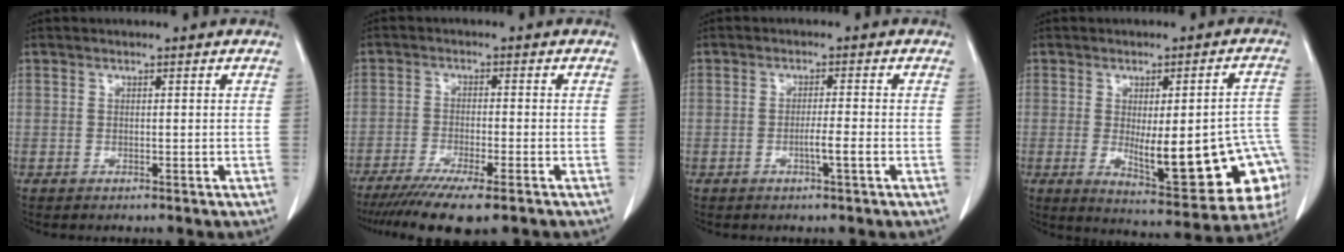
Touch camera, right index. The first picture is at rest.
{"total": 11.0, "force": [-8.2, 1.1, 7.2], "torque": [-0.108, -0.024, -0.127]}
{"total": 2.8, "force": [-1.0, -0.3, 2.5], "torque": [-0.043, -0.002, -0.019]}
{"total": 19.7, "force": [-4.3, 5.0, 18.6], "torque": [-0.158, 0.012, -0.032]}